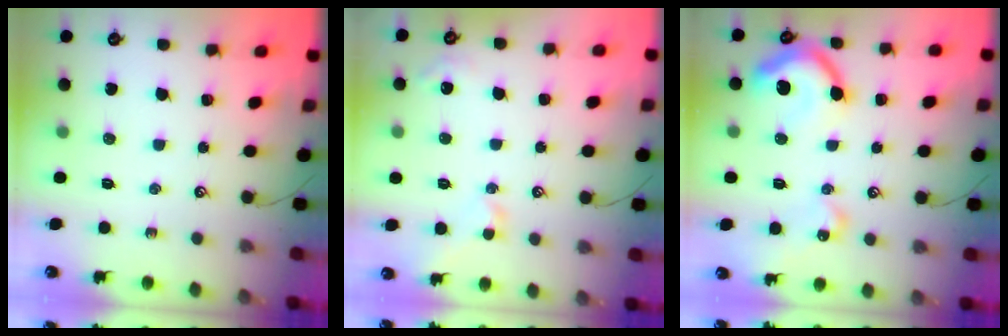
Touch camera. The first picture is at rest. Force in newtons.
{"total": 1.2, "press": 1.2, "slide": 0.2}
{"total": 16.0, "press": 16.0, "slide": 1.2}